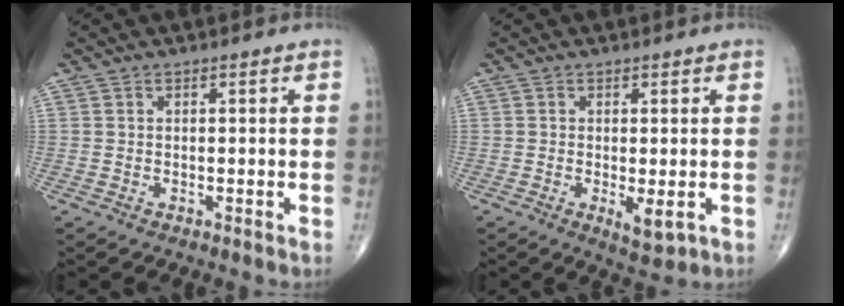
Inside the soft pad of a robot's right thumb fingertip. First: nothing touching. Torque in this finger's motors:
{"motor_torque": [0.40, 0.52, -0.09, -0.14, 0.10]}